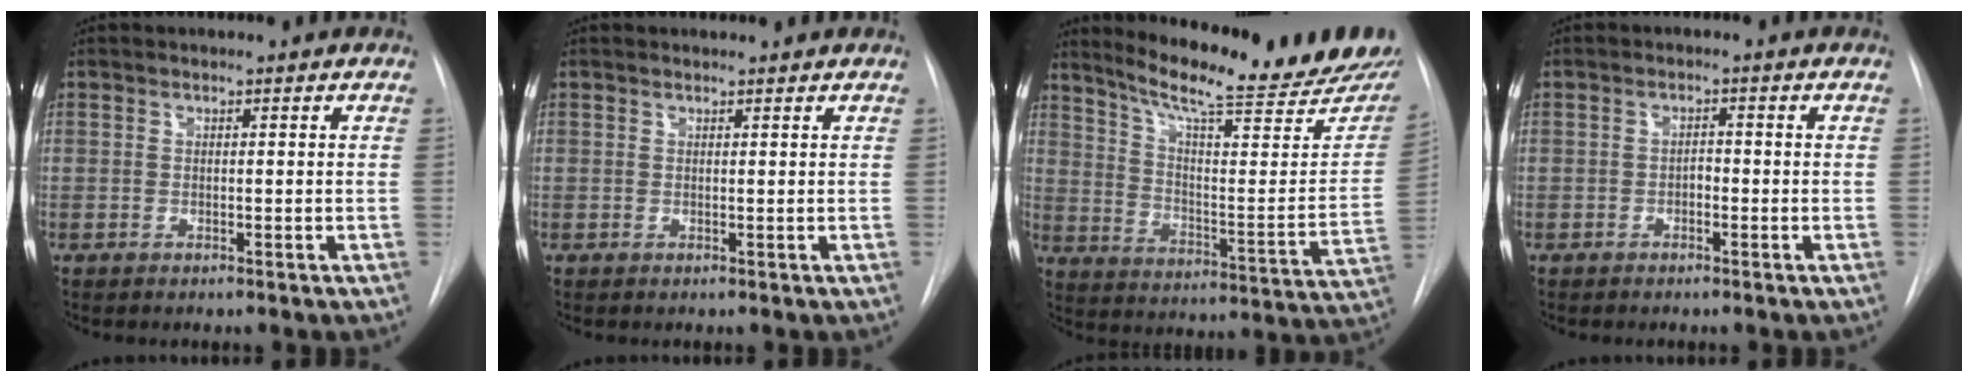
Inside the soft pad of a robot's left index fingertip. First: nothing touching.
{"total": 0.8, "force": [0.8, 0.2, 0.1], "torque": [-0.008, 0.009, 0.011]}
{"total": 23.2, "force": [20.1, 1.6, 11.5], "torque": [-0.180, -0.086, 0.270]}
{"total": 1.6, "force": [-1.4, 0.5, 0.6], "torque": [-0.006, -0.002, -0.024]}